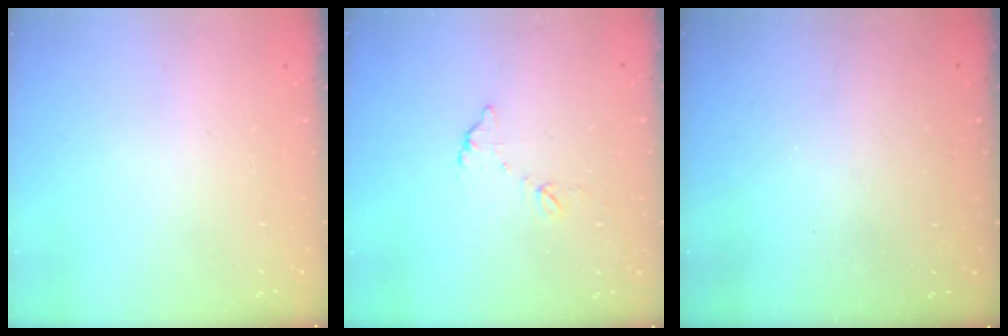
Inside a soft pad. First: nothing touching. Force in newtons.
{"total": 5.8, "press": 5.8, "slide": 0.4}
{"total": 3.1, "press": 3.0, "slide": 0.8}